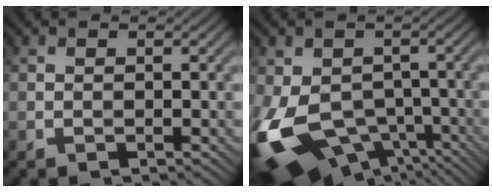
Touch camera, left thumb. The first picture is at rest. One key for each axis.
{"total": 15.7, "fx": -4.8, "fy": 10.7, "fz": 10.5, "tx": -0.244, "ty": -0.044, "tz": -0.067}